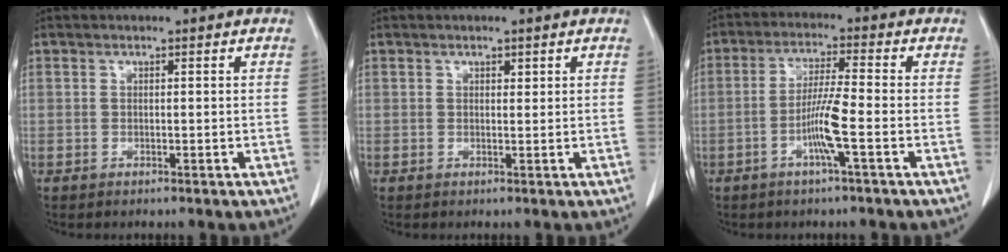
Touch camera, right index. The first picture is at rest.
{"total": 0.8, "force": [0.5, 0.4, 0.4], "torque": [-0.004, -0.004, 0.007]}
{"total": 6.5, "force": [-2.2, -0.4, 6.1], "torque": [-0.122, -0.003, -0.045]}